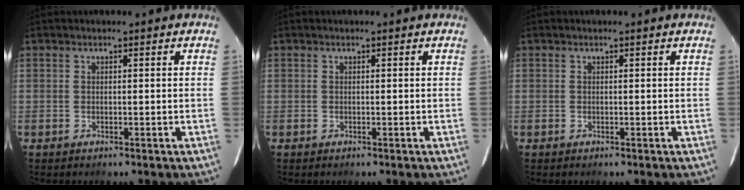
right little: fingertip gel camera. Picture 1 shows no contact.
{"total": 0.0}
{"total": 0.0}